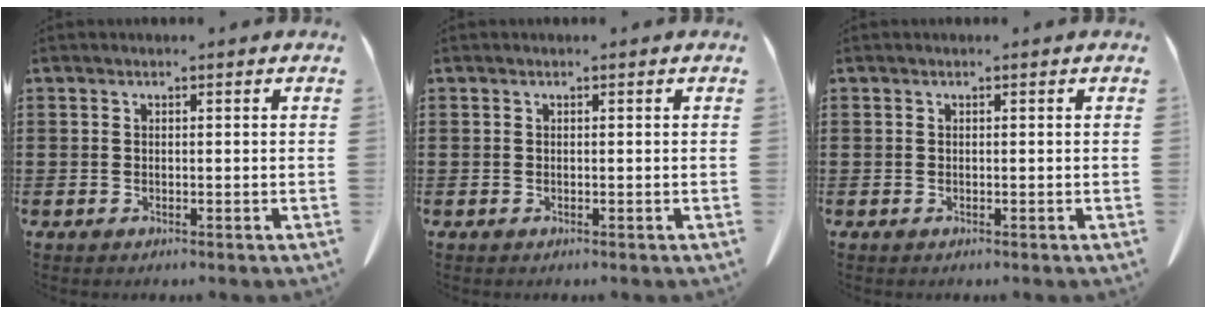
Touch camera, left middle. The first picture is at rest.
{"total": 0.0}
{"total": 0.0}